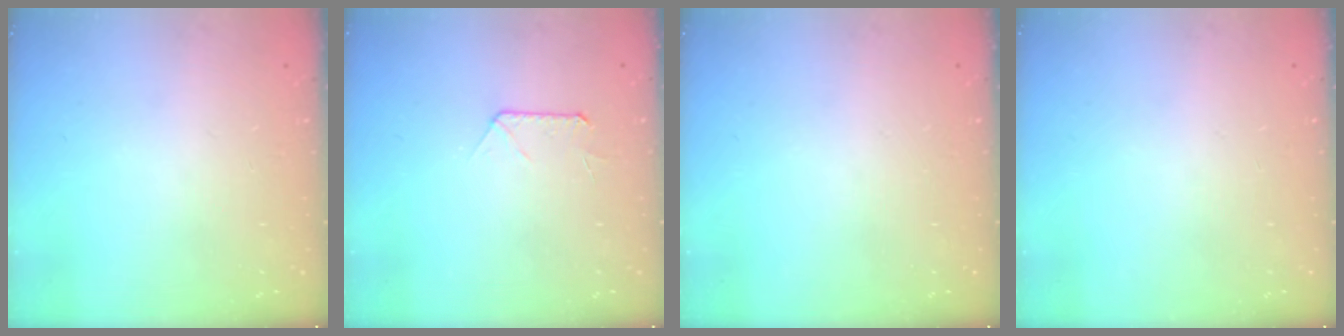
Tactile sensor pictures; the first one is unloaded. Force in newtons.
{"total": 5.2, "press": 5.1, "slide": 0.4}
{"total": 0.0}
{"total": 0.0}